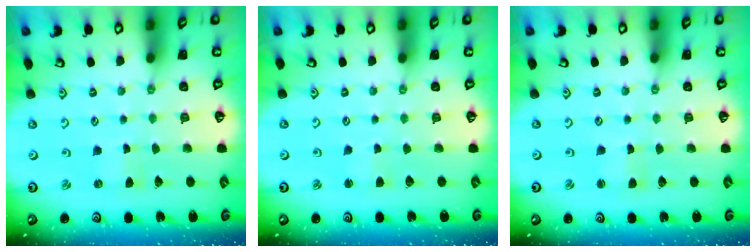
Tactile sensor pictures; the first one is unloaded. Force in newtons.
{"total": 1.6, "press": 1.6, "slide": 0.2}
{"total": 1.6, "press": 1.6, "slide": 0.2}